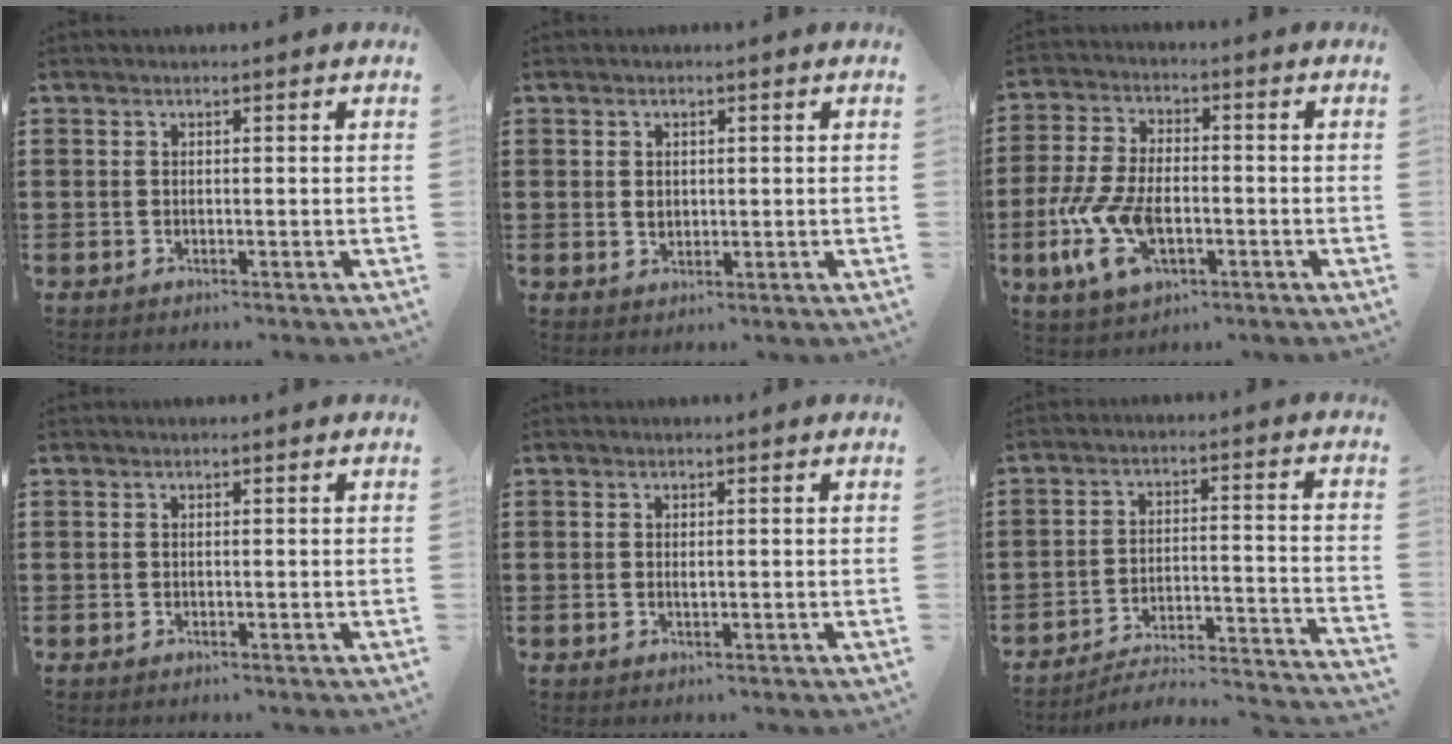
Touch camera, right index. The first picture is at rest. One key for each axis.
{"total": 1.6, "fx": 0.2, "fy": 1.2, "fz": 1.1, "tx": -0.024, "ty": 0.007, "tz": 0.001}
{"total": 10.3, "fx": -3.2, "fy": 5.3, "fz": 8.2, "tx": -0.212, "ty": -0.014, "tz": -0.064}
{"total": 0.0}
{"total": 0.8, "fx": 0.1, "fy": 0.3, "fz": 0.7, "tx": -0.015, "ty": -0.001, "tz": 0.001}
{"total": 3.3, "fx": -3.0, "fy": 0.1, "fz": 1.3, "tx": -0.033, "ty": -0.019, "tz": -0.070}